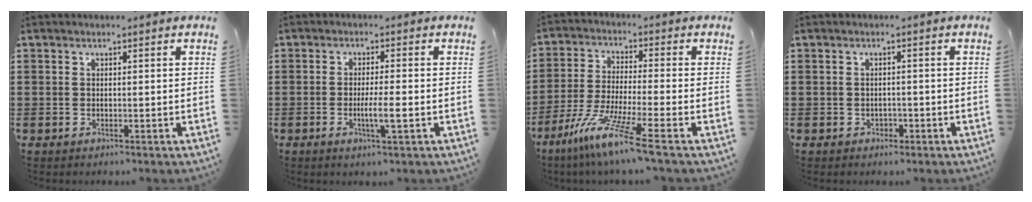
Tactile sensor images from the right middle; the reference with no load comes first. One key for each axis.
{"total": 3.9, "fx": -1.2, "fy": 0.3, "fz": 3.7, "tx": -0.065, "ty": -0.005, "tz": -0.022}
{"total": 9.2, "fx": -6.6, "fy": -0.6, "fz": 6.3, "tx": -0.138, "ty": -0.020, "tz": -0.133}
{"total": 0.8, "fx": -0.5, "fy": 0.7, "fz": 0.2, "tx": -0.009, "ty": -0.001, "tz": -0.010}